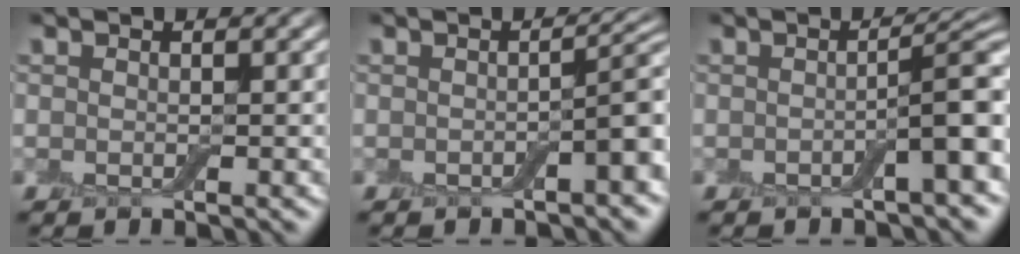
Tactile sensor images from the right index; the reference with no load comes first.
{"total": 2.6, "force": [-0.8, 0.4, 2.5], "torque": [-0.035, 0.012, -0.015]}
{"total": 3.8, "force": [-1.0, 0.6, 3.6], "torque": [-0.051, 0.015, -0.020]}